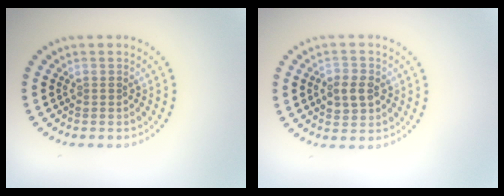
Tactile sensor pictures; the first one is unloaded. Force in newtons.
{"total": 2.8, "press": 2.8, "slide": 0.3}